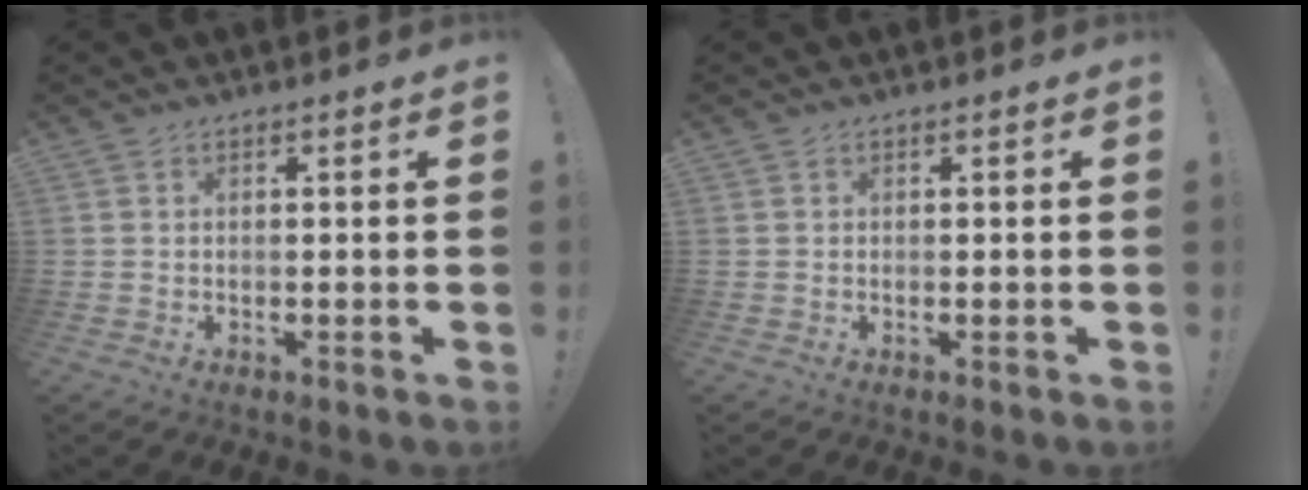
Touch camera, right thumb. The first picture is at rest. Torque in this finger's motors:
{"motor_torque": [-0.11, -0.20, -0.22, 0.11, 0.00]}